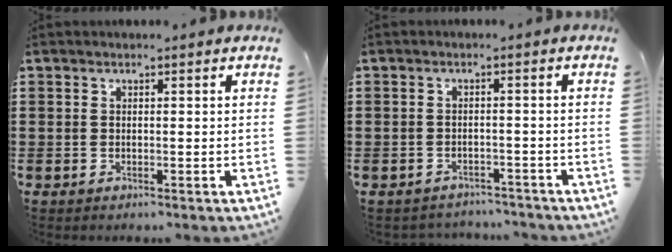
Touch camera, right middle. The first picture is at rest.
{"total": 1.9, "force": [-1.9, 0.3, -0.2], "torque": [-0.004, 0.000, -0.043]}